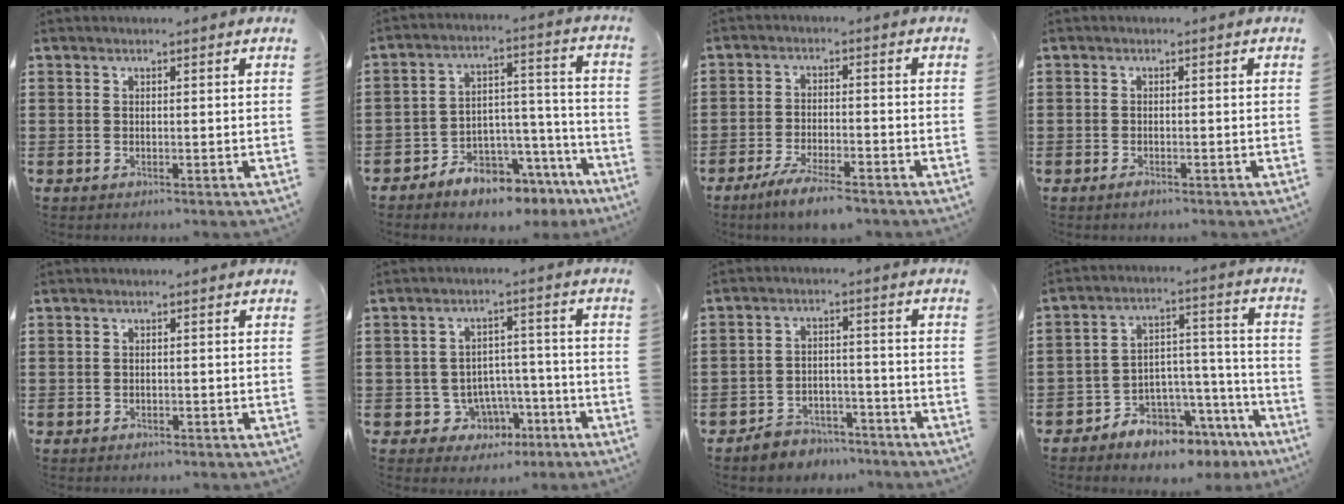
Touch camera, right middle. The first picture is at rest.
{"total": 5.9, "force": [-5.6, 1.9, 0.3], "torque": [-0.005, 0.013, -0.109]}
{"total": 5.2, "force": [-4.6, 0.4, 2.4], "torque": [-0.059, -0.007, -0.091]}
{"total": 1.0, "force": [-0.8, 0.4, 0.3], "torque": [-0.008, -0.003, -0.016]}
{"total": 0.8, "force": [-0.7, 0.4, 0.0], "torque": [-0.003, 0.001, -0.017]}
{"total": 5.6, "force": [-2.8, 4.7, 1.2], "torque": [-0.036, 0.018, -0.046]}
{"total": 4.4, "force": [-4.3, 1.1, 0.1], "torque": [-0.004, 0.012, -0.088]}
{"total": 5.9, "force": [-5.6, 2.0, -0.2], "torque": [0.003, 0.005, -0.108]}